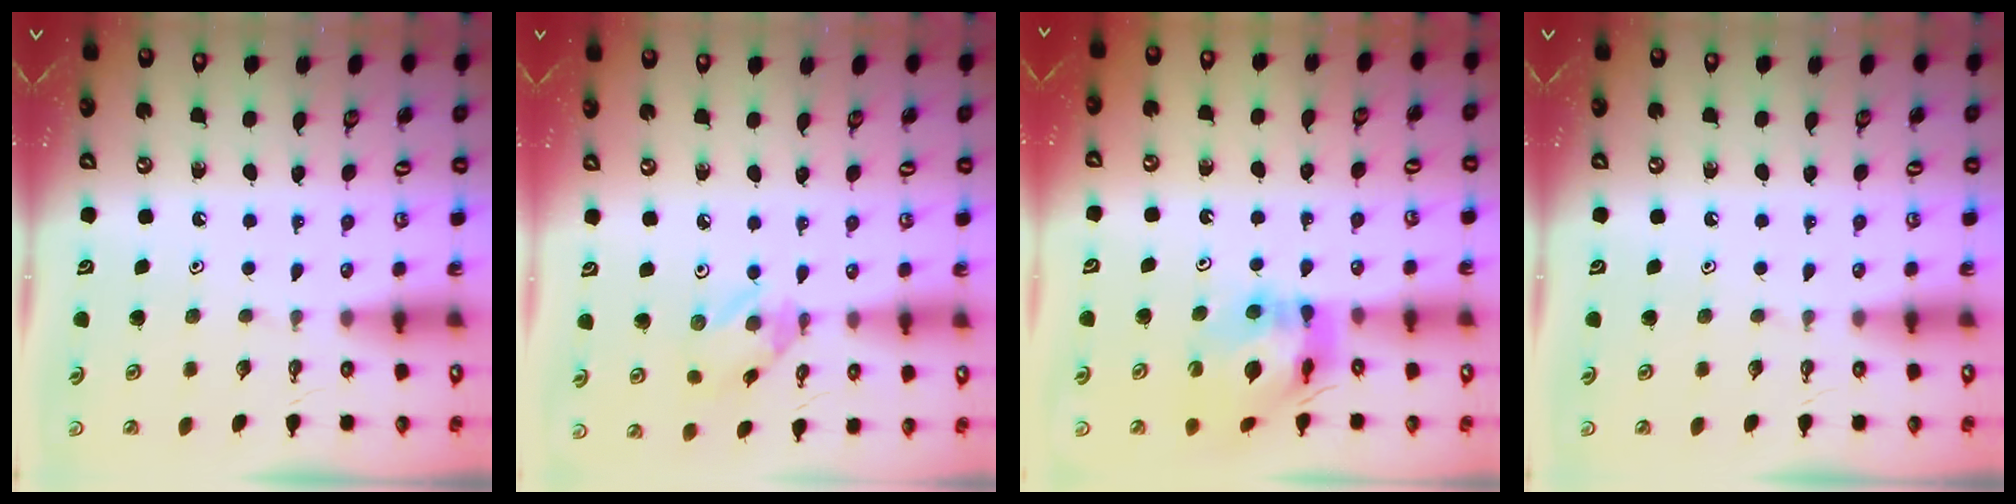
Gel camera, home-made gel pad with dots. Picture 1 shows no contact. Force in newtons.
{"total": 4.0, "press": 4.0, "slide": 0.2}
{"total": 12.1, "press": 12.0, "slide": 1.2}
{"total": 0.0}